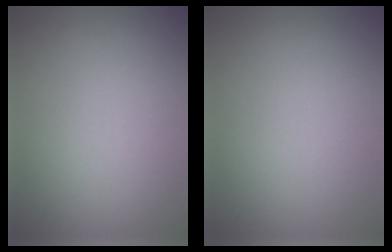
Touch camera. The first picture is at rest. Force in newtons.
{"total": 0.0}